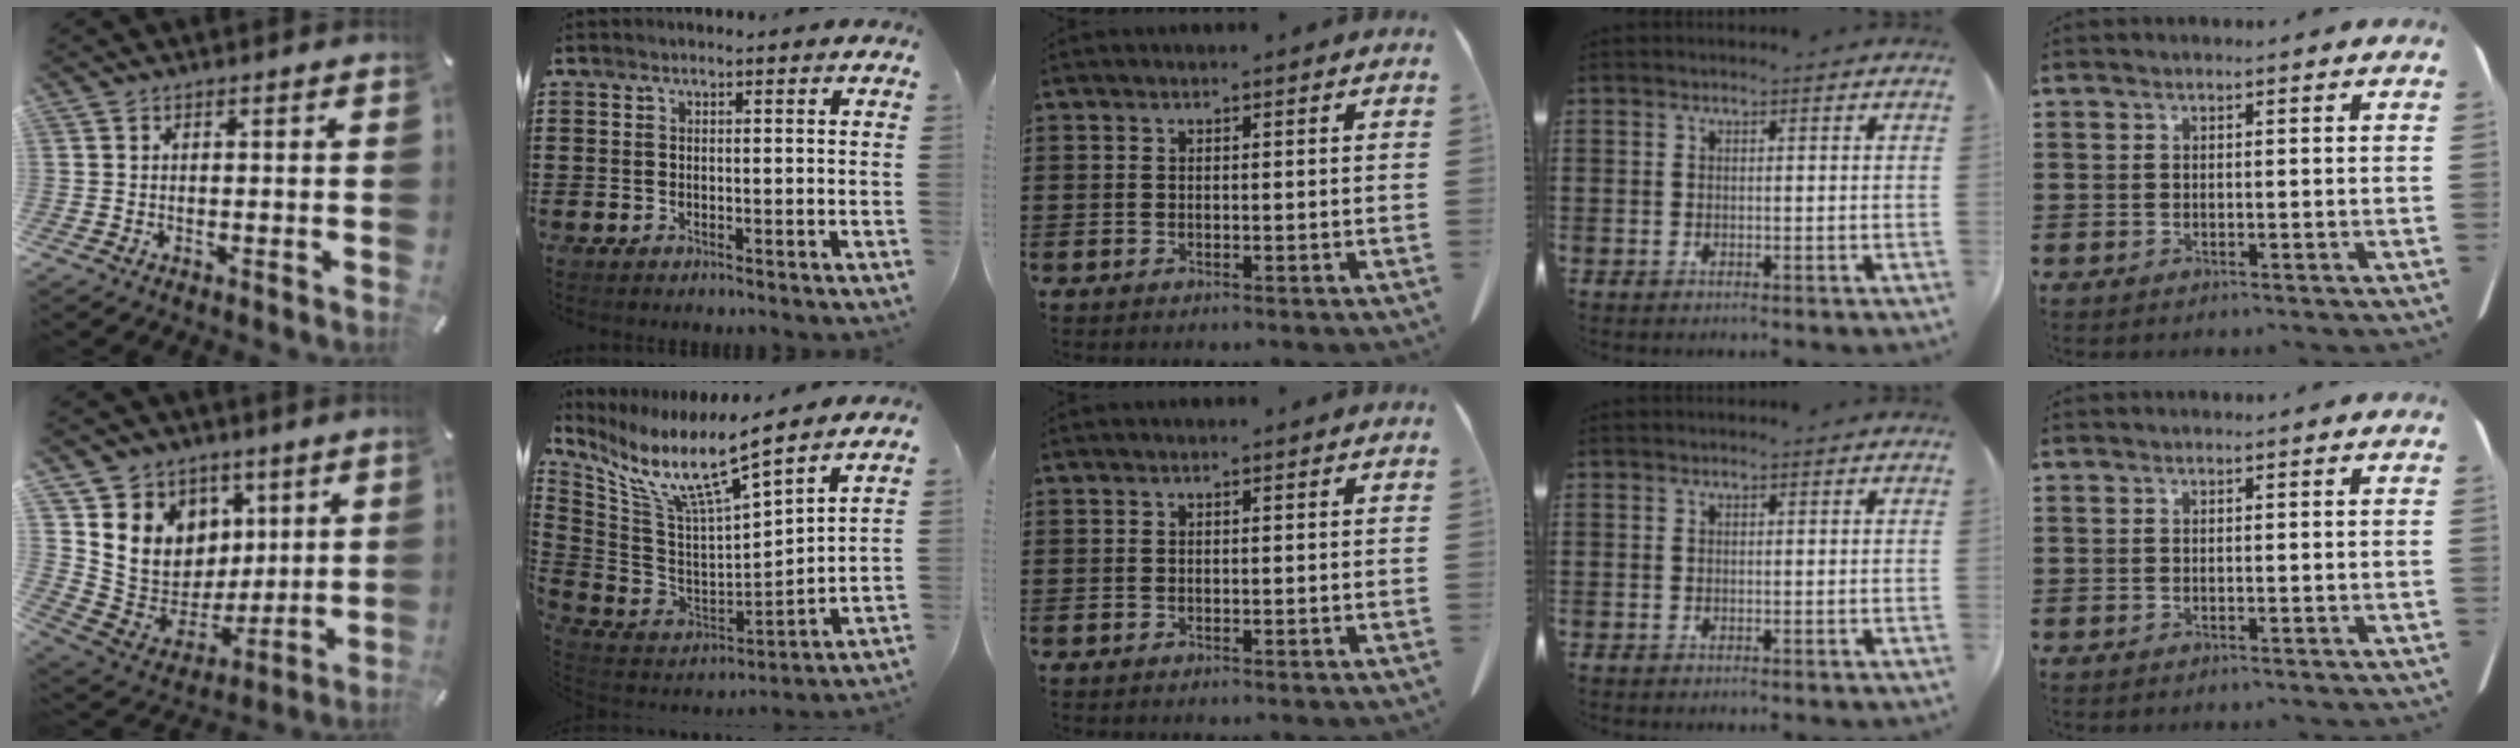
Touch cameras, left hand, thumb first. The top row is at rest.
{"thumb": {"total": 12.6, "force": [3.4, 12.0, 2.1], "torque": [-0.027, -0.044, 0.083]}, "index": {"total": 10.2, "force": [7.7, 1.1, 6.6], "torque": [-0.159, -0.065, 0.128]}}